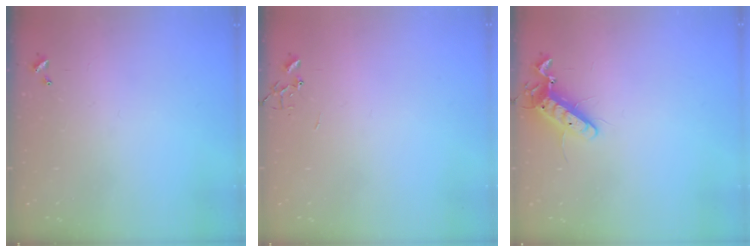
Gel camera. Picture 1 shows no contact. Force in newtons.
{"total": 0.0}
{"total": 11.2, "press": 11.1, "slide": 1.4}